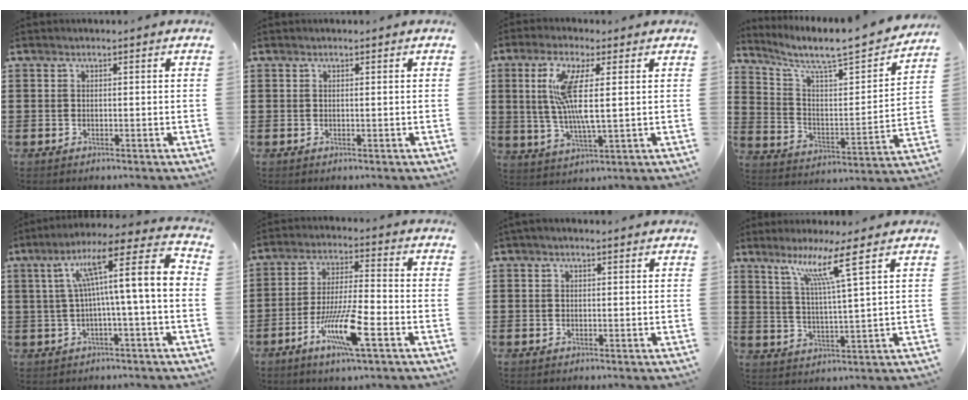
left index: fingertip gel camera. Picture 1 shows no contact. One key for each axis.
{"total": 0.0}
{"total": 9.2, "fx": 2.1, "fy": 2.0, "fz": 8.7, "tx": -0.193, "ty": -0.007, "tz": 0.028}
{"total": 7.7, "fx": 6.8, "fy": 1.0, "fz": 3.4, "tx": -0.093, "ty": -0.054, "tz": 0.109}
{"total": 11.4, "fx": 1.8, "fy": 0.5, "fz": 11.2, "tx": -0.211, "ty": -0.028, "tz": 0.017}
{"total": 10.4, "fx": -5.0, "fy": 1.8, "fz": 8.9, "tx": -0.180, "ty": -0.002, "tz": -0.096}
{"total": 0.7, "fx": 0.2, "fy": 0.5, "fz": 0.3, "tx": -0.008, "ty": 0.006, "tz": 0.003}
{"total": 8.1, "fx": 5.1, "fy": -0.8, "fz": 6.3, "tx": -0.130, "ty": -0.013, "tz": 0.081}